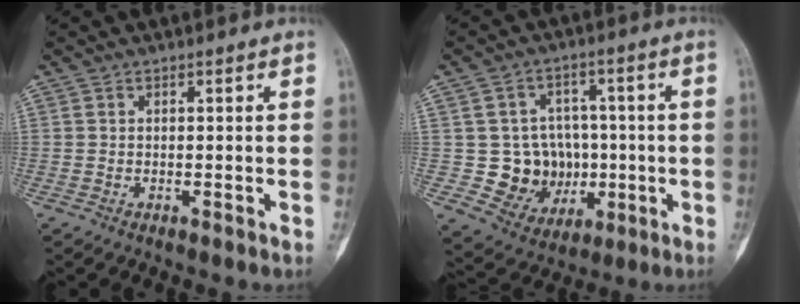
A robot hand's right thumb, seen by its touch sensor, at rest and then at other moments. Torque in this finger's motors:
{"motor_torque": [0.99, 0.91, 0.40, -0.64, 0.03]}